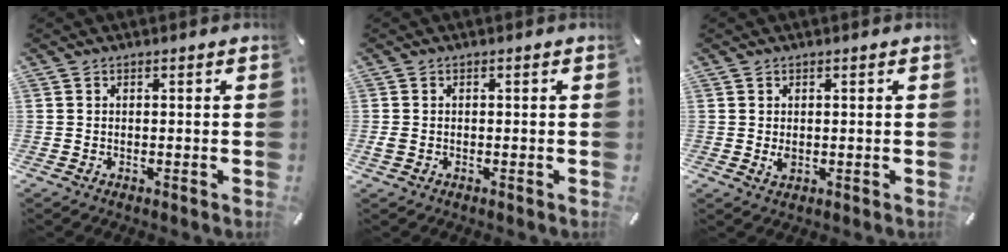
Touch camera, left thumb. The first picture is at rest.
{"total": 1.2, "force": [-0.2, 0.8, 0.8], "torque": [-0.016, 0.003, -0.005]}
{"total": 2.6, "force": [0.1, 2.0, 1.7], "torque": [-0.029, -0.002, 0.001]}